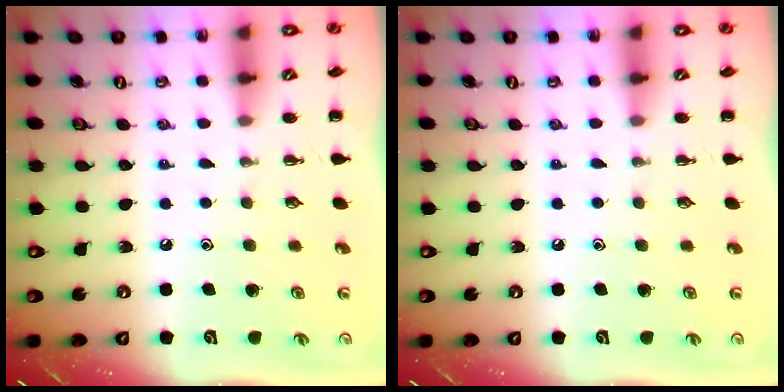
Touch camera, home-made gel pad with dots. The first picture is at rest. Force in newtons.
{"total": 0.0}